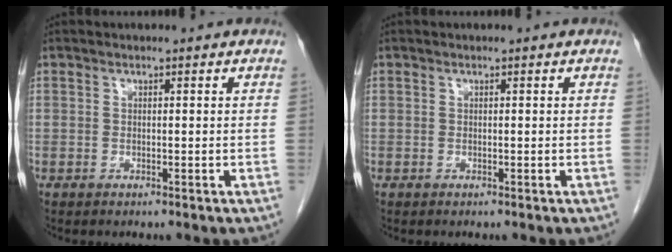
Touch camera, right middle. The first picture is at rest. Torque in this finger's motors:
{"motor_torque": [-0.12, -0.15, 0.01, 0.00]}